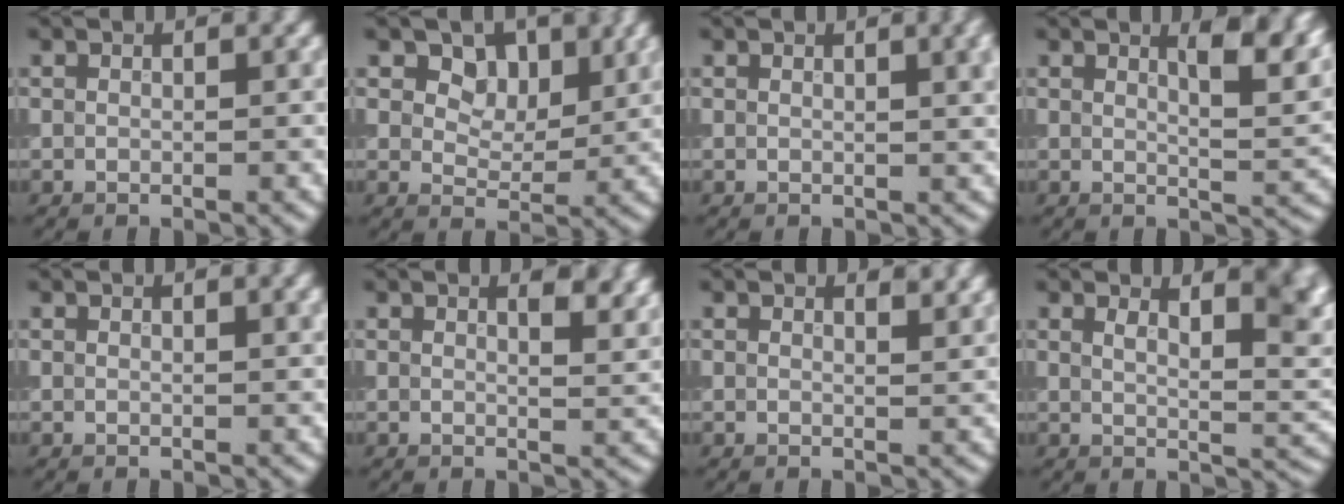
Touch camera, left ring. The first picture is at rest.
{"total": 4.5, "force": [2.4, 3.0, 2.3], "torque": [-0.032, -0.013, 0.038]}
{"total": 3.7, "force": [1.5, 1.3, 3.2], "torque": [-0.024, 0.006, 0.017]}
{"total": 5.3, "force": [2.8, 1.7, 4.2], "torque": [-0.042, 0.001, 0.037]}
{"total": 1.0, "force": [0.6, 0.0, 0.9], "torque": [-0.008, -0.001, 0.008]}
{"total": 3.6, "force": [2.1, 1.4, 2.6], "torque": [-0.021, 0.002, 0.019]}
{"total": 2.0, "force": [1.5, 0.6, 1.2], "torque": [-0.010, -0.002, 0.011]}
{"total": 6.0, "force": [2.8, 2.1, 4.9], "torque": [-0.048, 0.003, 0.043]}